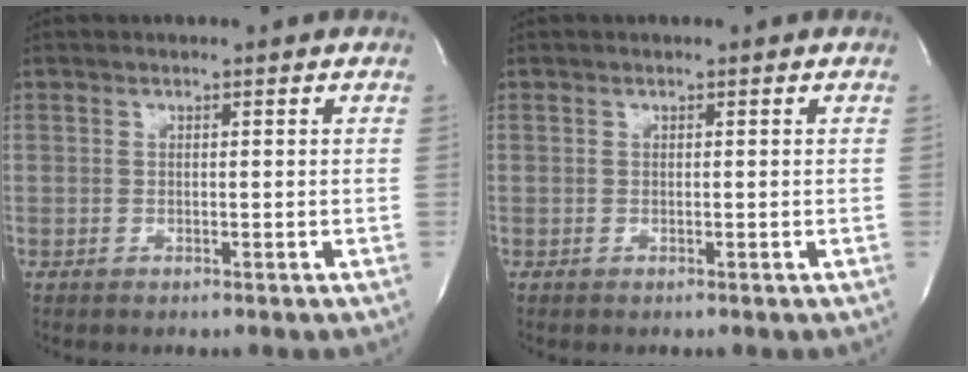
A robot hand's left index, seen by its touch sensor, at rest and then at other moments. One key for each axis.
{"total": 0.0}